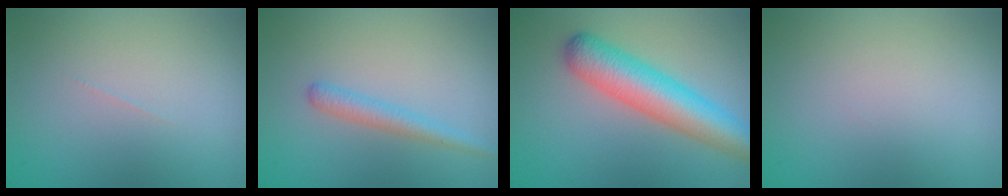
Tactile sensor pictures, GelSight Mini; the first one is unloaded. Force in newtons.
{"total": 1.9, "press": 1.9, "slide": 0.1}
{"total": 7.1, "press": 7.1, "slide": 0.2}
{"total": 0.0}